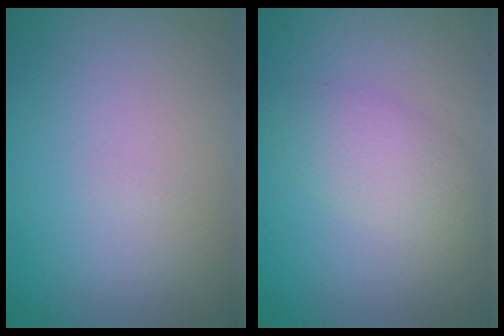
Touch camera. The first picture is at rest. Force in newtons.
{"total": 2.6, "press": 2.6, "slide": 0.3}